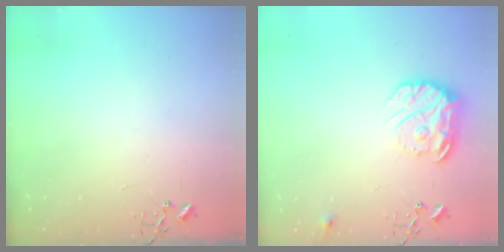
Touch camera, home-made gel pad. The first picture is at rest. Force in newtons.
{"total": 16.2, "press": 16.1, "slide": 1.4}